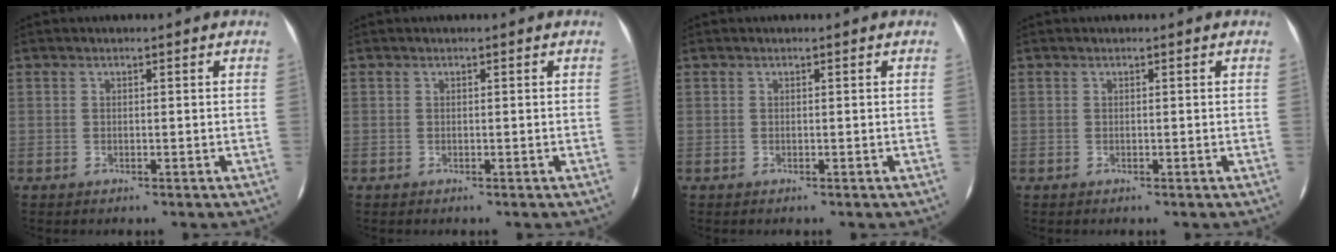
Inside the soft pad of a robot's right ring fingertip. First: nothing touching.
{"total": 0.0}
{"total": 0.0}
{"total": 0.0}